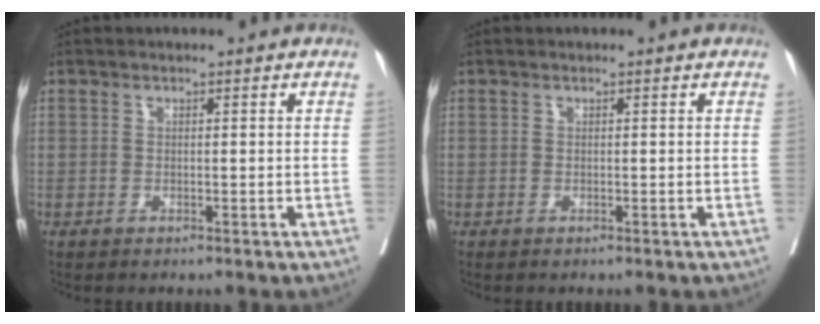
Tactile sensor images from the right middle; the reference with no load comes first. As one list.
[{"total": 0.0}]